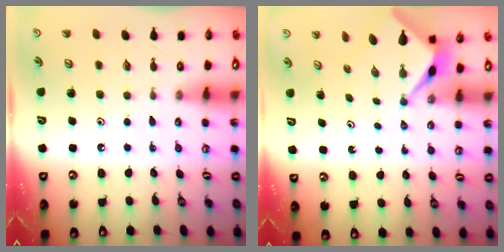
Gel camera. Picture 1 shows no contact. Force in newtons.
{"total": 2.6, "press": 2.6, "slide": 0.1}